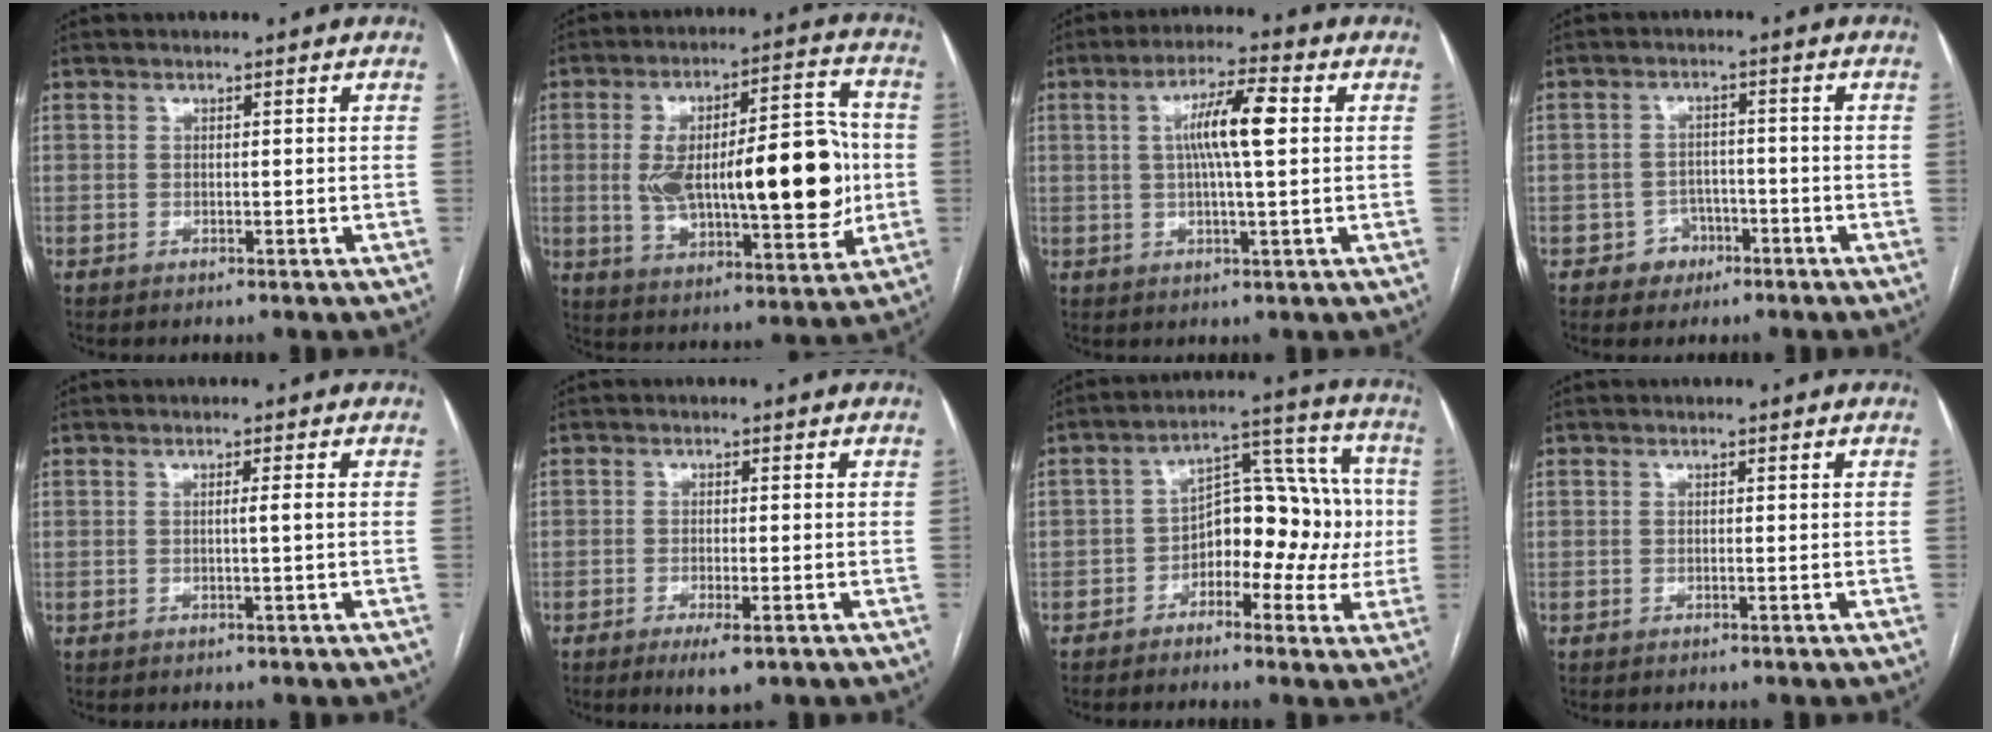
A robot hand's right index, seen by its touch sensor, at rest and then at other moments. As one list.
[{"total": 22.5, "force": [0.1, 7.4, 21.3], "torque": [-0.353, 0.018, 0.015]}, {"total": 8.2, "force": [1.4, 0.8, 8.1], "torque": [-0.149, 0.011, 0.022]}, {"total": 3.7, "force": [-1.9, 3.2, 0.4], "torque": [0.004, 0.015, -0.026]}, {"total": 1.1, "force": [0.0, -0.4, 1.1], "torque": [-0.016, 0.001, -0.002]}, {"total": 3.8, "force": [-2.1, 0.7, 3.1], "torque": [-0.052, -0.008, -0.031]}, {"total": 11.3, "force": [-2.3, 6.6, 8.8], "torque": [-0.111, 0.050, -0.036]}, {"total": 0.0}]